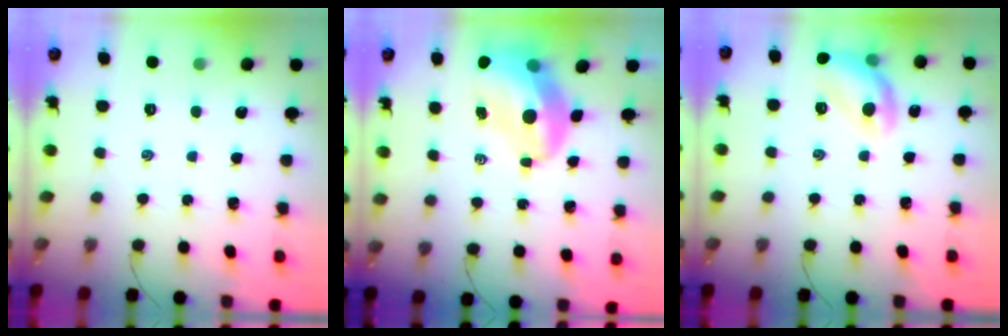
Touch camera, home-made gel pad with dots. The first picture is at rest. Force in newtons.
{"total": 12.6, "press": 12.0, "slide": 3.9}
{"total": 12.6, "press": 12.6, "slide": 0.9}